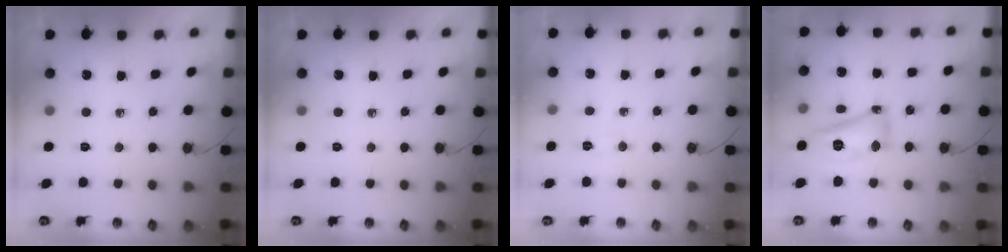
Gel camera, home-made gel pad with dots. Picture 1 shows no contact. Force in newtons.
{"total": 0.0}
{"total": 3.6, "press": 3.6, "slide": 0.4}
{"total": 14.0, "press": 14.0, "slide": 1.2}